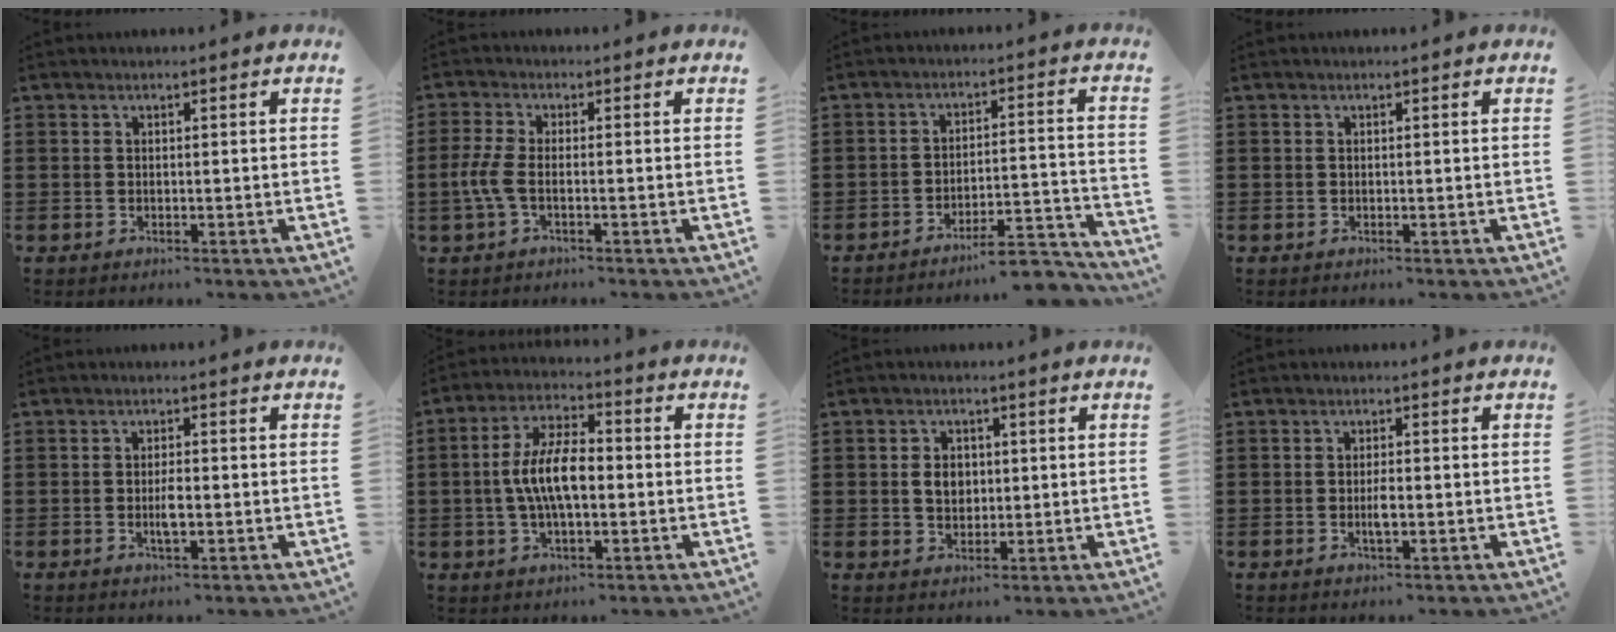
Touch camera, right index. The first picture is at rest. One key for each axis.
{"total": 4.1, "fx": -1.2, "fy": 1.5, "fz": 3.6, "tx": -0.099, "ty": -0.010, "tz": -0.032}
{"total": 6.7, "fx": -6.0, "fy": 0.6, "fz": 2.9, "tx": -0.042, "ty": 0.001, "tz": -0.113}
{"total": 0.0}
{"total": 2.9, "fx": -0.6, "fy": 0.9, "fz": 2.7, "tx": -0.056, "ty": -0.002, "tz": -0.013}
{"total": 9.1, "fx": -0.6, "fy": 3.8, "fz": 8.2, "tx": -0.173, "ty": 0.002, "tz": -0.018}
{"total": 3.8, "fx": 0.3, "fy": 2.9, "fz": 2.4, "tx": -0.046, "ty": 0.009, "tz": 0.000}
{"total": 2.5, "fx": -0.5, "fy": 0.8, "fz": 2.3, "tx": -0.050, "ty": -0.003, "tz": -0.012}